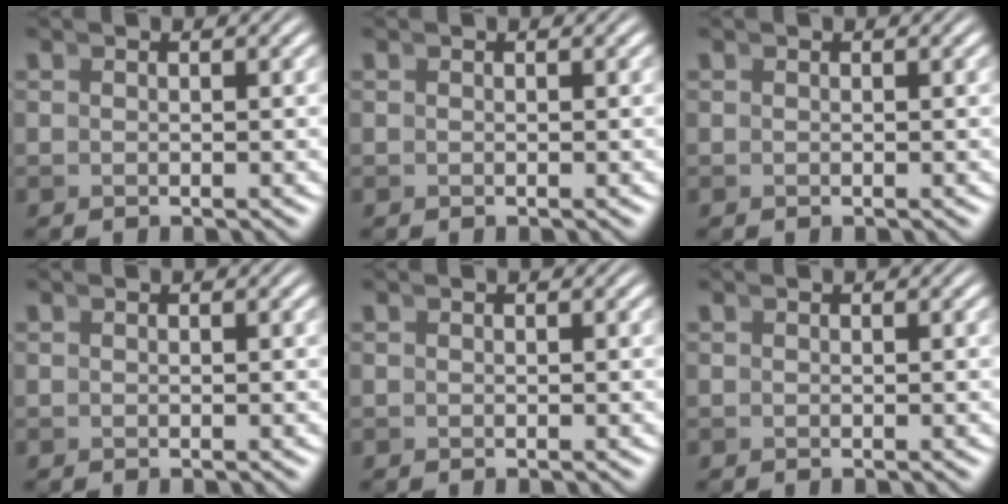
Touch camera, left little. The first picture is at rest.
{"total": 0.0}
{"total": 0.0}
{"total": 0.0}
{"total": 0.0}
{"total": 0.0}